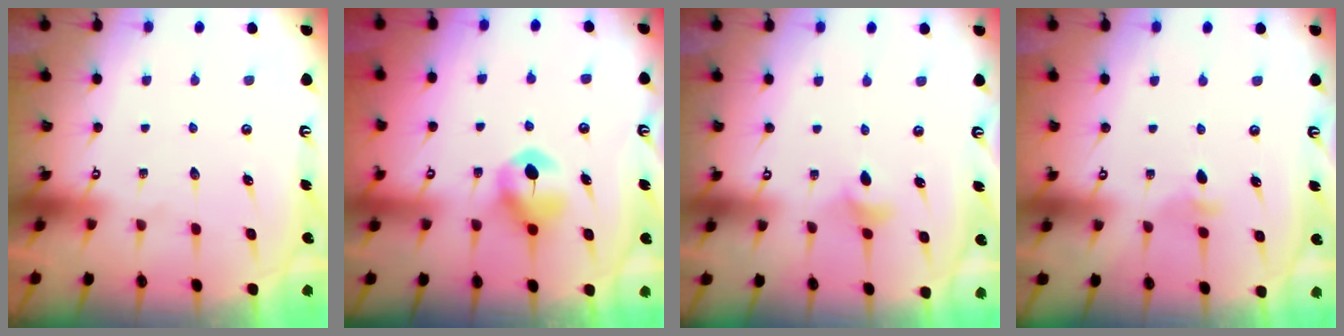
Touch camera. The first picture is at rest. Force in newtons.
{"total": 7.4, "press": 7.4, "slide": 0.4}
{"total": 3.4, "press": 3.3, "slide": 0.6}
{"total": 2.9, "press": 2.8, "slide": 0.8}